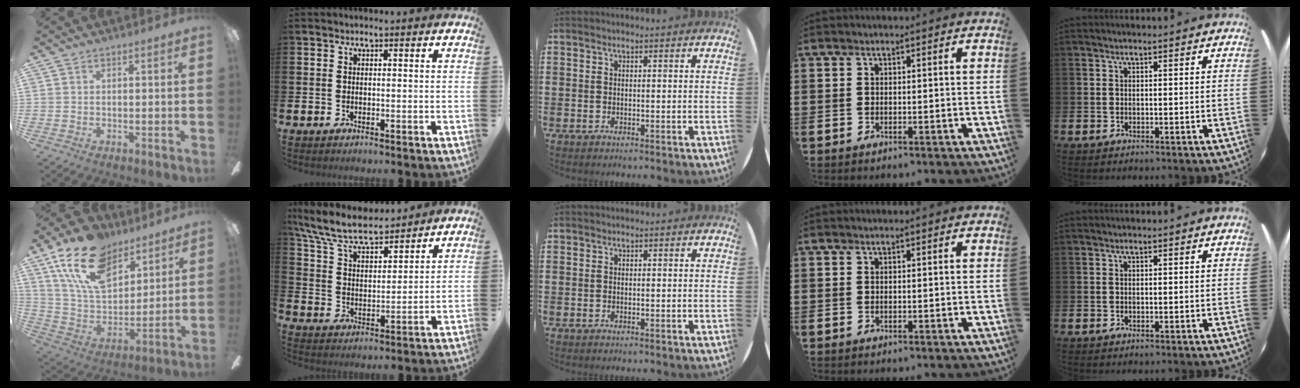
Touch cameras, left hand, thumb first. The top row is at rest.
{"thumb": {"total": 20.3, "force": [12.4, 11.5, 11.3], "torque": [-0.218, -0.052, 0.227]}, "index": {"total": 8.2, "force": [7.4, 1.9, 3.0], "torque": [-0.095, -0.044, 0.133]}}